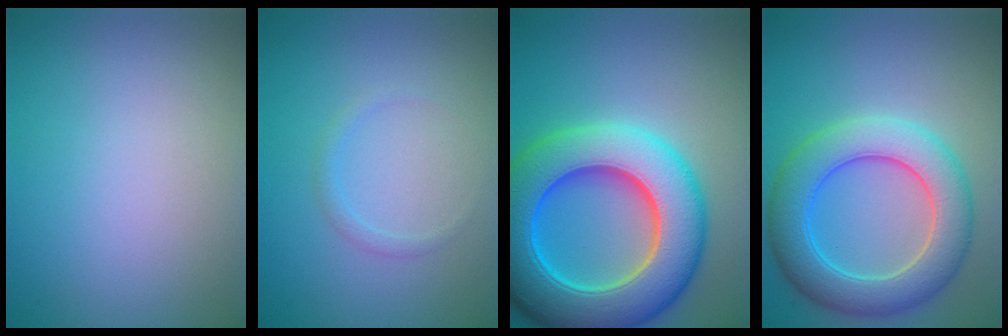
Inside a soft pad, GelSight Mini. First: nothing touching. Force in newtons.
{"total": 0.8, "press": 0.8, "slide": 0.0}
{"total": 12.6, "press": 12.6, "slide": 0.3}
{"total": 7.1, "press": 7.1, "slide": 0.3}